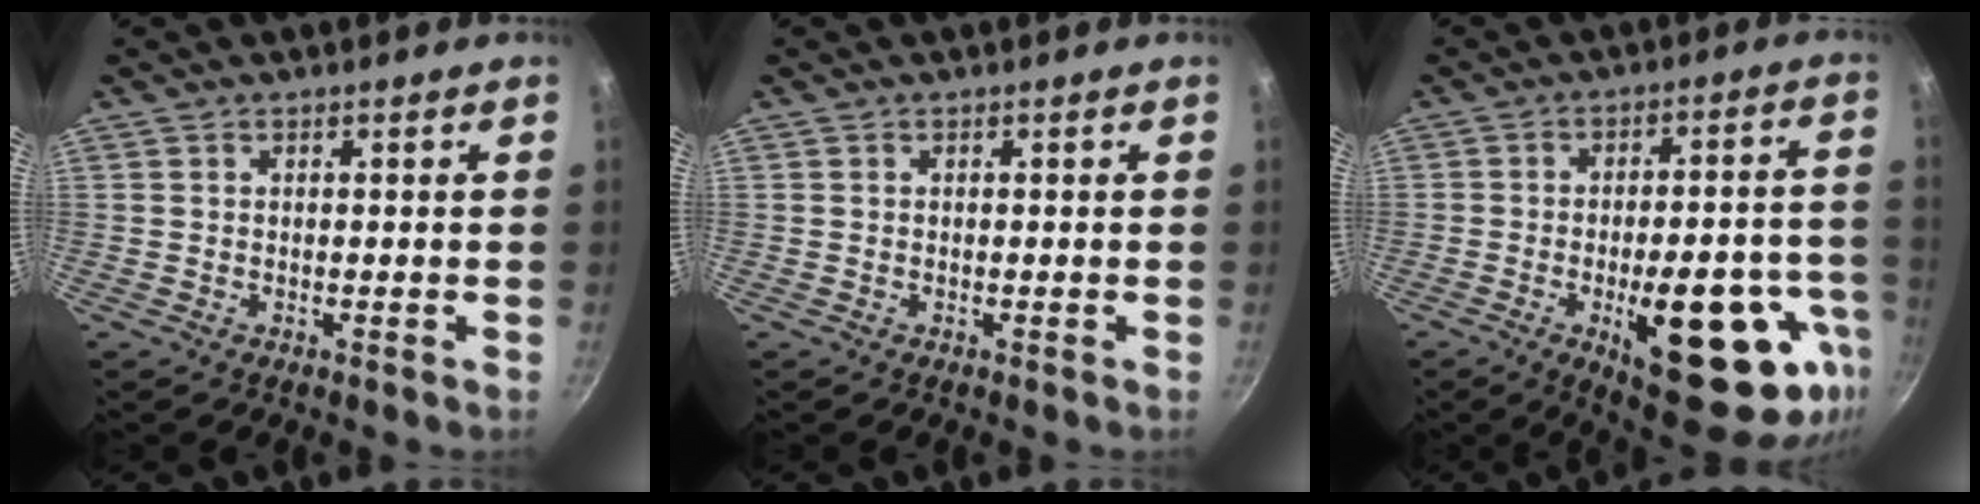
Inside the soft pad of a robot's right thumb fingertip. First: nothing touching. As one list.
[{"total": 0.0}, {"total": 23.4, "force": [-8.8, 9.3, 19.6], "torque": [-0.211, 0.019, -0.109]}]